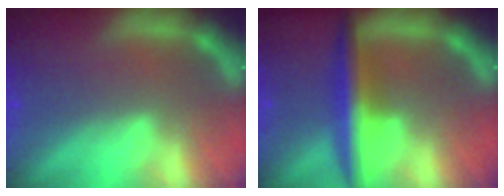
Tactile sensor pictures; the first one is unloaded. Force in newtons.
{"total": 5.5}